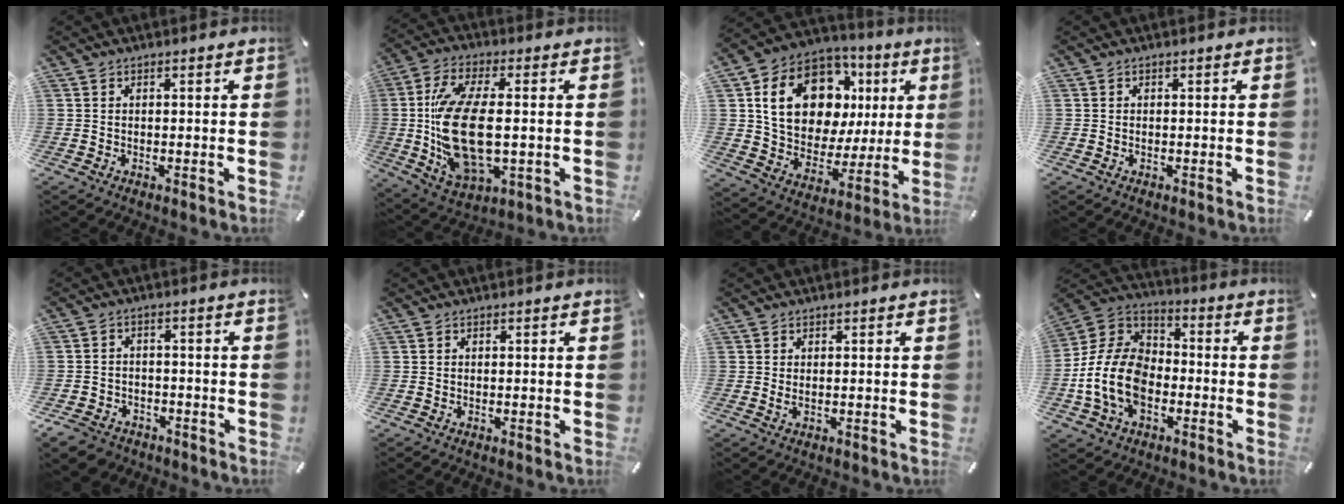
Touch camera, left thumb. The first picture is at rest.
{"total": 18.7, "force": [0.1, 9.1, 16.3], "torque": [-0.353, -0.014, 0.005]}
{"total": 19.5, "force": [7.1, 14.0, 11.5], "torque": [-0.202, -0.022, 0.134]}
{"total": 0.0}
{"total": 5.5, "force": [-3.8, 3.7, 1.5], "torque": [-0.038, 0.020, -0.075]}
{"total": 0.0}
{"total": 1.3, "force": [0.3, 0.5, 1.2], "torque": [-0.015, -0.003, 0.002]}
{"total": 15.0, "force": [-4.5, 10.9, 9.3], "torque": [-0.224, 0.018, -0.087]}